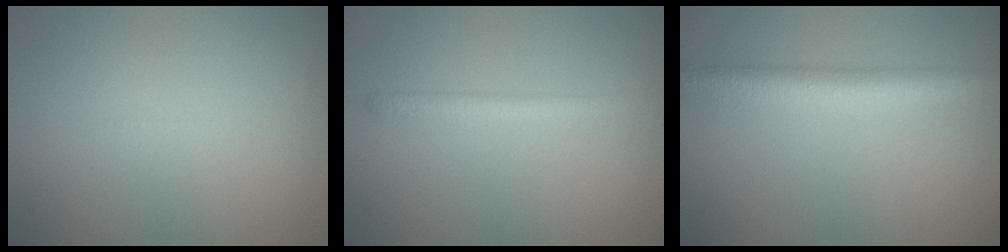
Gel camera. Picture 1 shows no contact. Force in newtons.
{"total": 1.8, "press": 1.8, "slide": 0.1}
{"total": 4.4, "press": 4.4, "slide": 0.1}